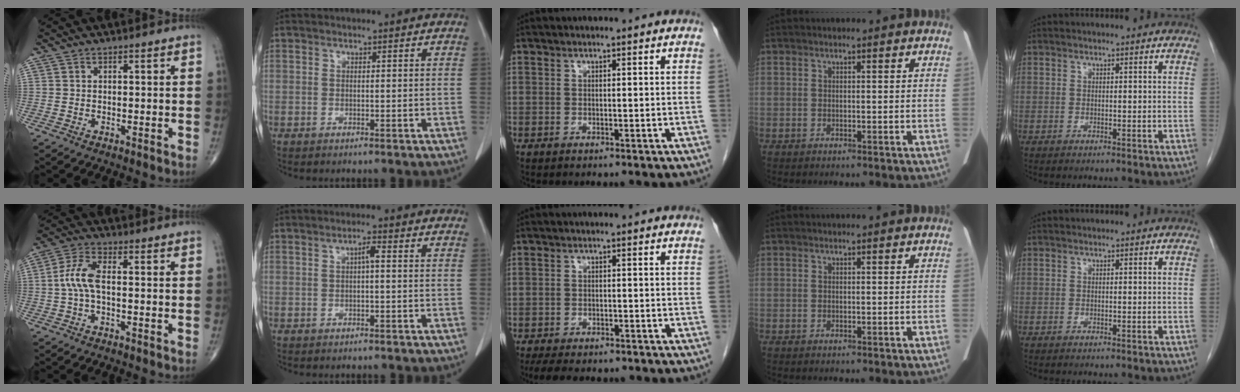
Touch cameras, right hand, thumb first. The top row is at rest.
{"thumb": {"total": 5.3, "force": [-0.5, 1.9, 4.9], "torque": [-0.118, 0.014, -0.014]}, "index": {"total": 1.5, "force": [0.2, 0.3, 1.4], "torque": [-0.024, 0.005, 0.002]}, "middle": {"total": 9.5, "force": [-8.1, 3.0, 3.9], "torque": [-0.065, -0.005, -0.112]}}